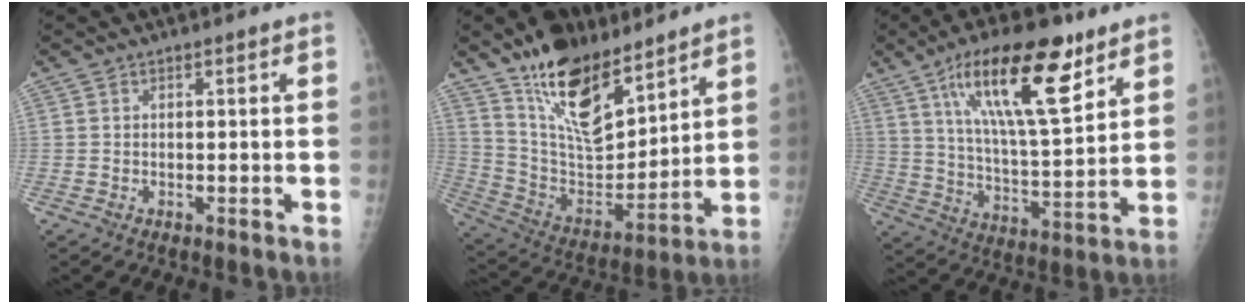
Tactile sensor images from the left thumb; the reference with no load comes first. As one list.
[{"total": 19.4, "force": [13.4, 8.2, 11.4], "torque": [-0.149, -0.083, 0.248]}, {"total": 20.2, "force": [11.0, 6.4, 15.6], "torque": [-0.234, -0.044, 0.190]}]